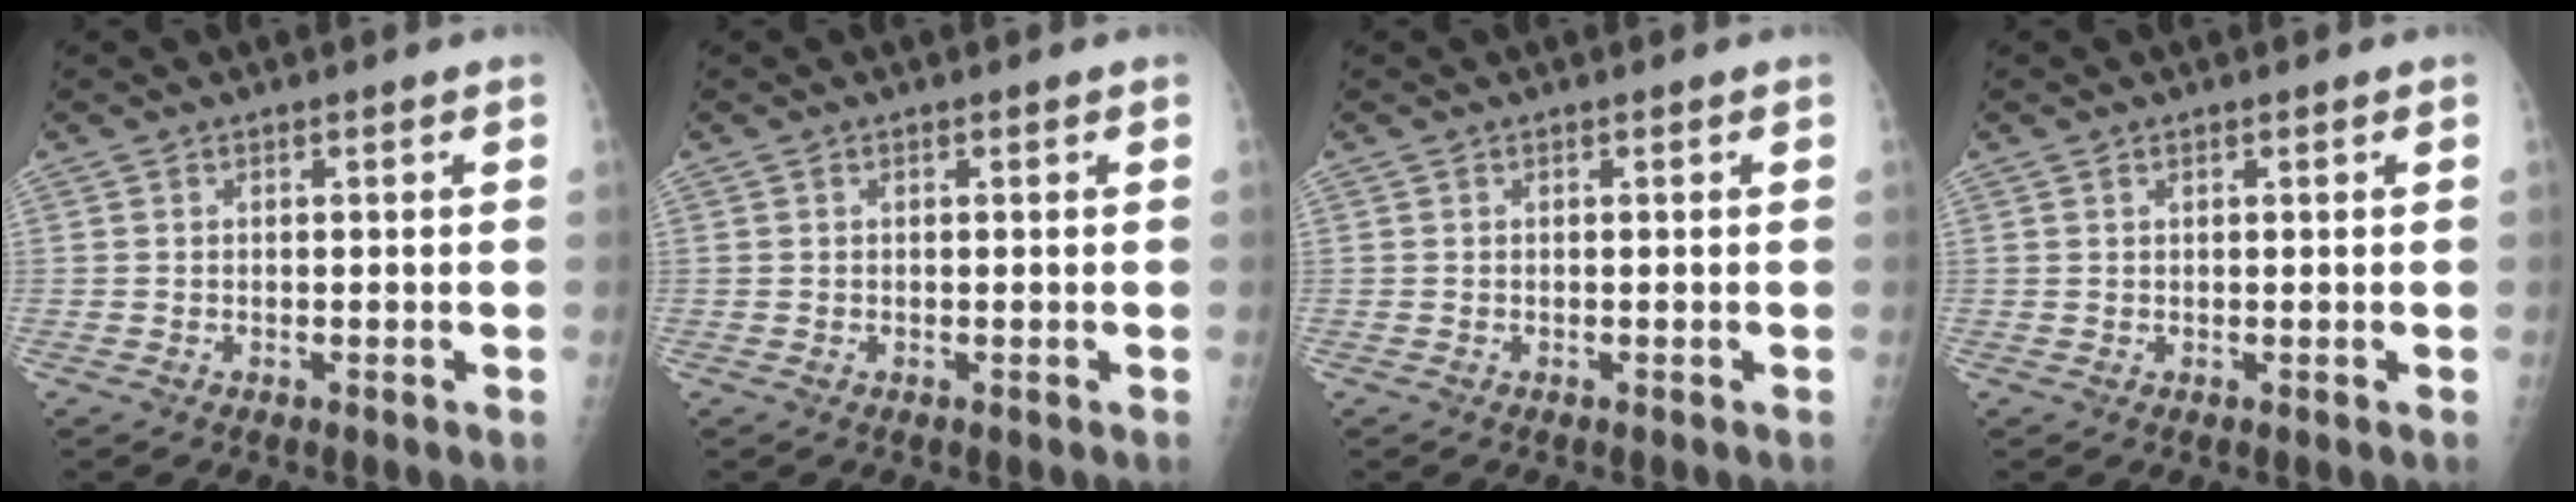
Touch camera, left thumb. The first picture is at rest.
{"total": 0.0}
{"total": 0.0}
{"total": 0.6, "force": [0.4, 0.3, 0.3], "torque": [-0.004, -0.002, 0.006]}